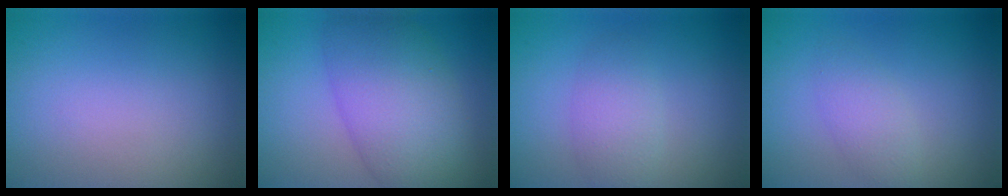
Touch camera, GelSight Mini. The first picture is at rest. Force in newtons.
{"total": 8.5, "press": 8.5, "slide": 0.3}
{"total": 2.7, "press": 2.7, "slide": 0.1}
{"total": 2.1, "press": 2.1, "slide": 0.1}